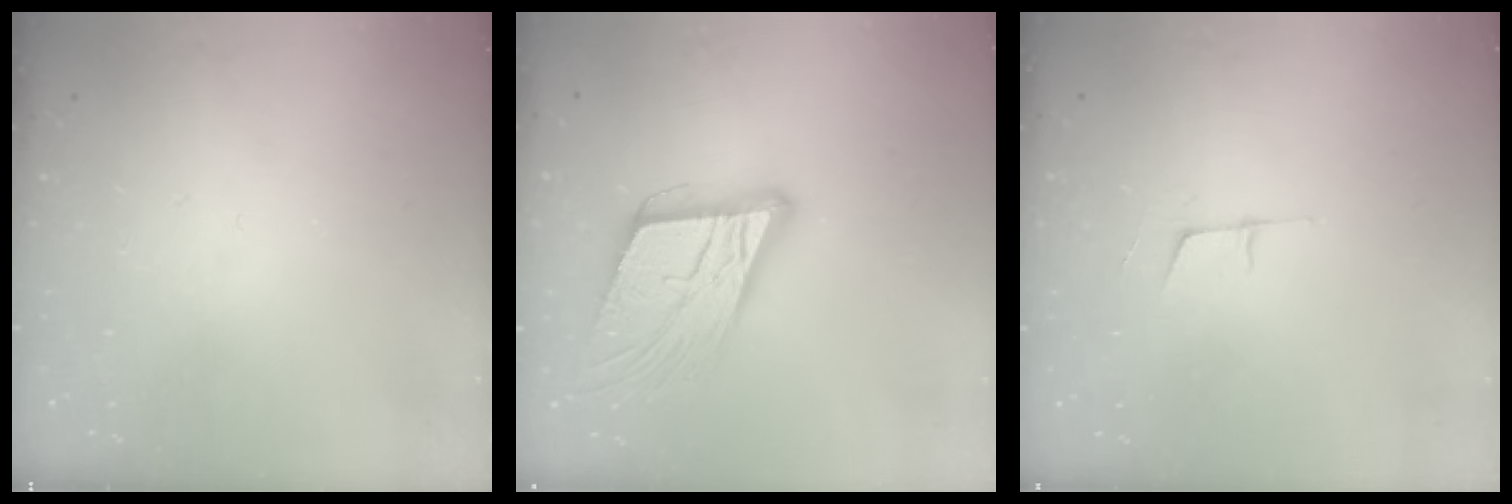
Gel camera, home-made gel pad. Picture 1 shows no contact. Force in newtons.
{"total": 16.9, "press": 16.5, "slide": 3.6}
{"total": 5.1, "press": 4.3, "slide": 2.6}